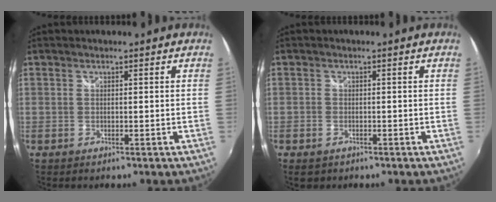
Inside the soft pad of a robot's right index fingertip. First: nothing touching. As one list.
[{"total": 2.3, "force": [-1.4, 1.6, 0.8], "torque": [-0.019, -0.005, -0.023]}]